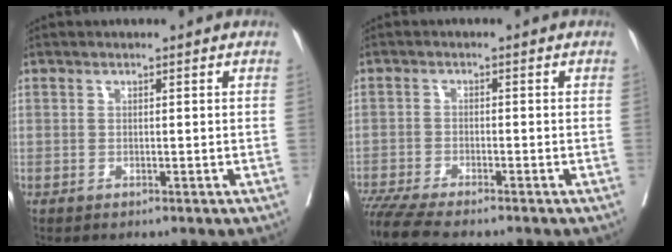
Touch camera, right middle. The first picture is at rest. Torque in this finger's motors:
{"motor_torque": [1.14, -1.00, 0.41, 0.14]}